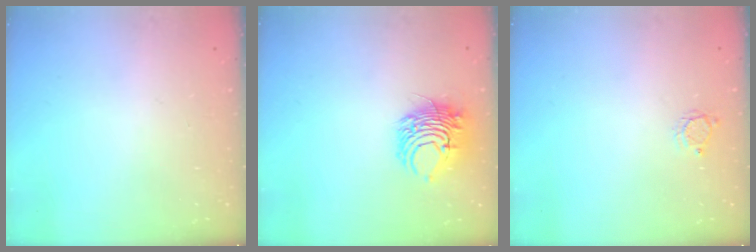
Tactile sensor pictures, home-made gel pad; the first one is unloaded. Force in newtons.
{"total": 8.5, "press": 8.4, "slide": 1.4}
{"total": 3.0, "press": 3.0, "slide": 0.3}